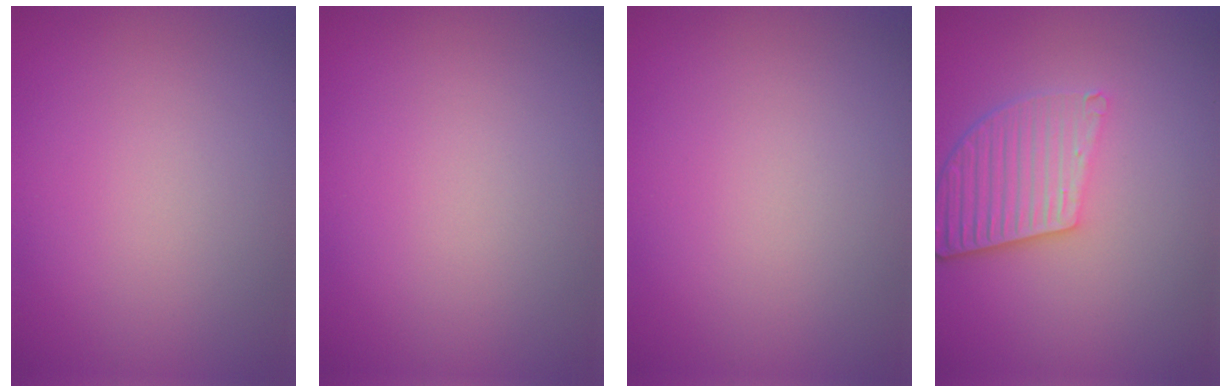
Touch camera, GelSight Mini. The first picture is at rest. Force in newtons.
{"total": 0.0}
{"total": 0.0}
{"total": 5.0, "press": 3.8, "slide": 3.3}